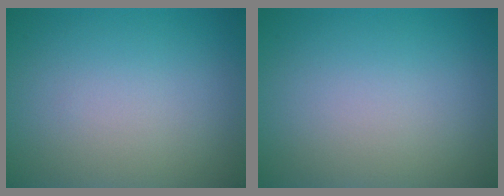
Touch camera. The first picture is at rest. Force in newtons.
{"total": 0.0}